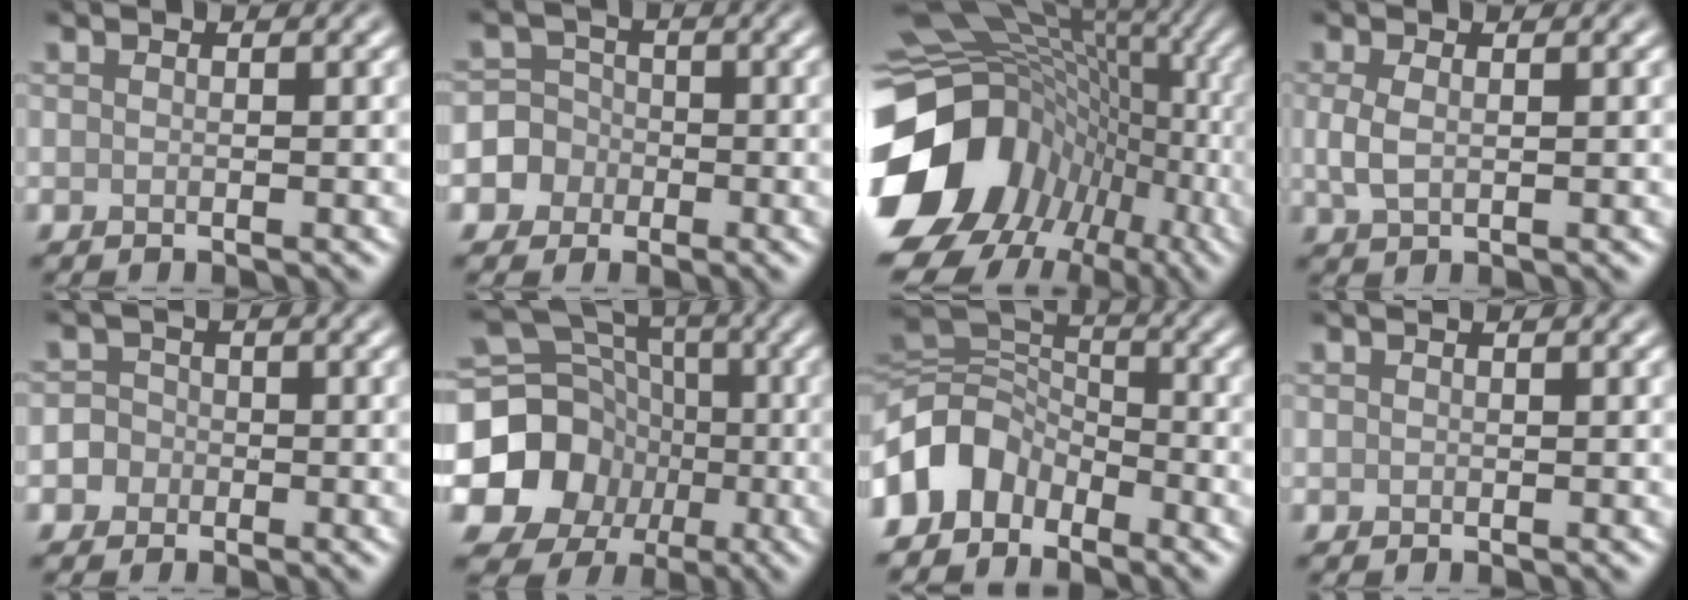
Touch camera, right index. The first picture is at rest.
{"total": 5.4, "force": [-1.8, 5.1, 0.5], "torque": [0.008, 0.013, -0.053]}
{"total": 17.3, "force": [-4.7, 14.0, 9.1], "torque": [-0.196, -0.016, -0.061]}
{"total": 2.0, "force": [0.2, 1.1, 1.7], "torque": [-0.044, -0.001, 0.005]}
{"total": 3.6, "force": [-1.2, 3.3, 0.7], "torque": [0.015, 0.008, -0.046]}
{"total": 17.3, "force": [-3.6, 15.8, 5.9], "torque": [-0.144, 0.002, -0.093]}
{"total": 6.4, "force": [-3.8, 4.3, 2.9], "torque": [-0.052, 0.008, -0.089]}
{"total": 0.0}